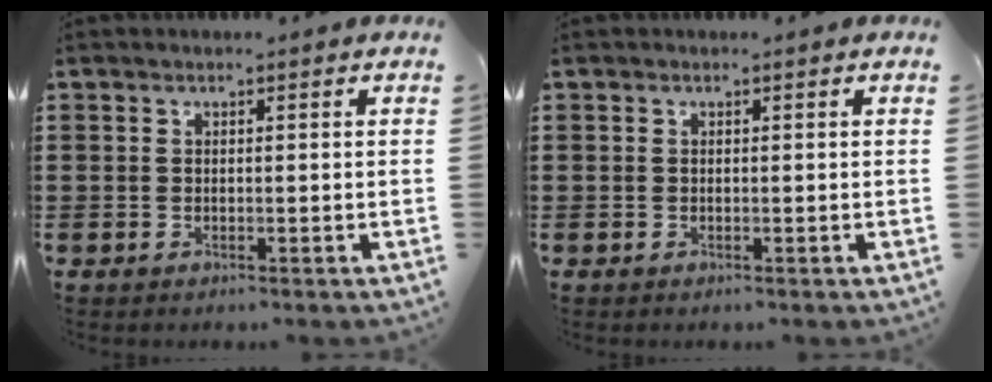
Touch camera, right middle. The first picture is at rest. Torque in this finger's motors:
{"motor_torque": [-0.32, -0.71, 0.05, 0.02]}